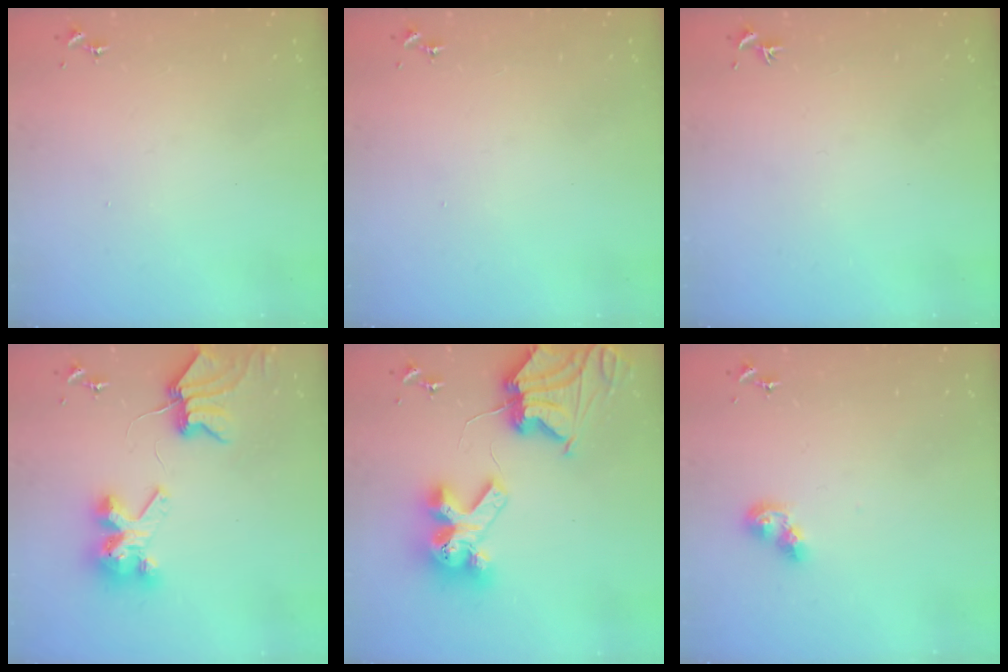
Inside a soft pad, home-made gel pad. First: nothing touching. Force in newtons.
{"total": 0.0}
{"total": 0.0}
{"total": 9.8, "press": 9.7, "slide": 1.3}
{"total": 15.6, "press": 15.5, "slide": 2.1}
{"total": 9.0, "press": 9.0, "slide": 0.9}